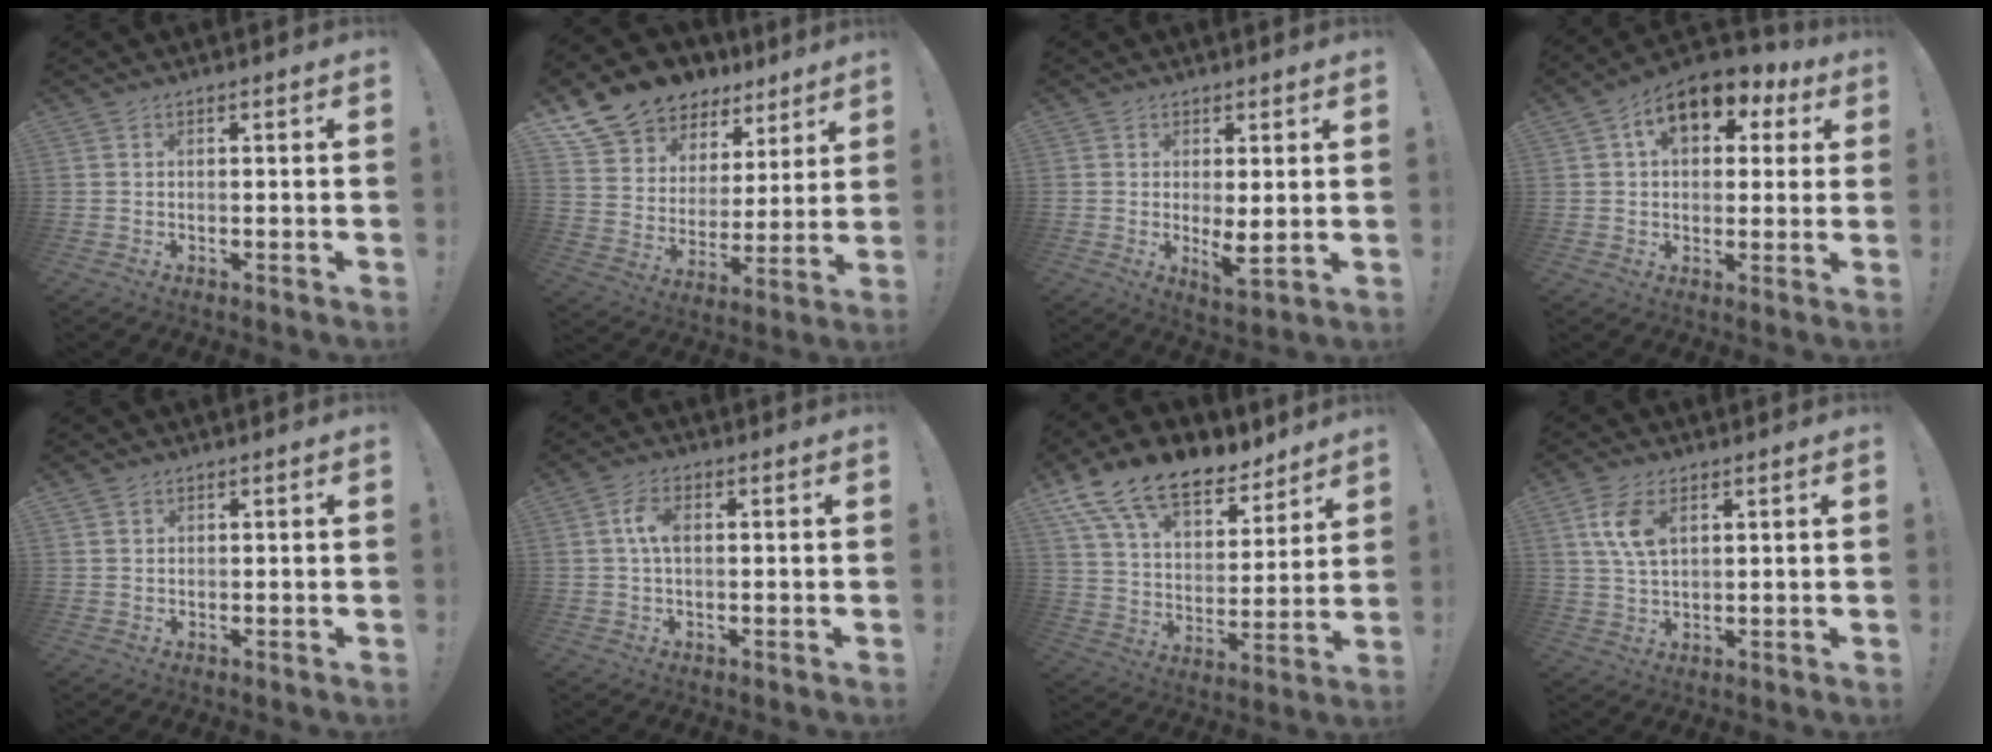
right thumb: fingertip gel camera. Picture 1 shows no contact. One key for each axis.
{"total": 12.2, "fx": 9.4, "fy": 7.5, "fz": 2.5, "tx": -0.049, "ty": -0.079, "tz": 0.183}
{"total": 4.8, "fx": 0.6, "fy": 1.0, "fz": 4.6, "tx": -0.068, "ty": -0.022, "tz": 0.013}
{"total": 12.1, "fx": 5.8, "fy": 7.3, "fz": 7.8, "tx": -0.111, "ty": -0.025, "tz": 0.104}
{"total": 1.3, "fx": 0.8, "fy": 1.1, "fz": 0.0, "tx": 0.002, "ty": -0.001, "tz": 0.015}
{"total": 5.1, "fx": 0.6, "fy": 2.6, "fz": 4.3, "tx": -0.075, "ty": 0.008, "tz": 0.010}
{"total": 17.2, "fx": 12.2, "fy": 8.6, "fz": 8.5, "tx": -0.142, "ty": -0.083, "tz": 0.224}
{"total": 8.4, "fx": 3.3, "fy": 4.6, "fz": 6.3, "tx": -0.122, "ty": -0.009, "tz": 0.058}